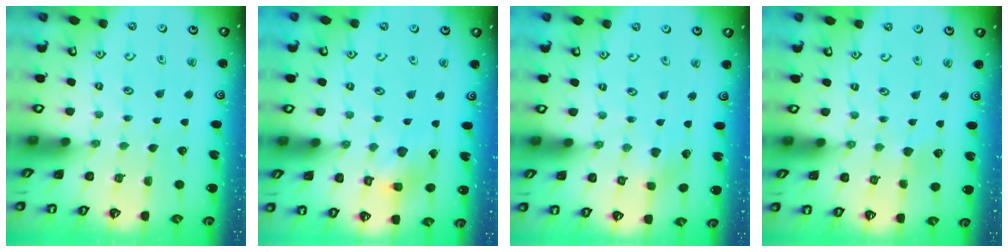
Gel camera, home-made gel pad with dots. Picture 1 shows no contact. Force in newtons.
{"total": 10.8, "press": 10.7, "slide": 1.6}
{"total": 2.7, "press": 2.7, "slide": 0.3}
{"total": 2.8, "press": 2.8, "slide": 0.3}